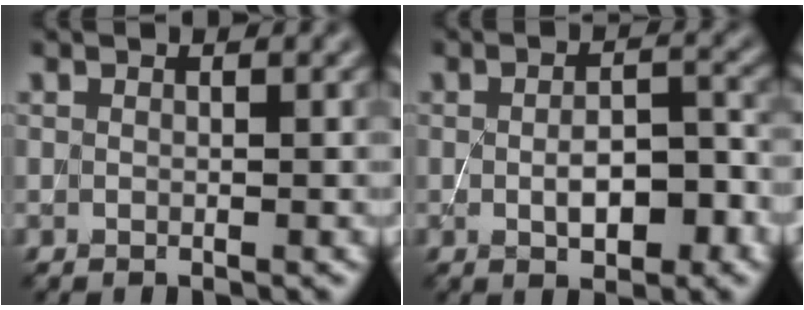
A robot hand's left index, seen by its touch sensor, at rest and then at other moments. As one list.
[{"total": 4.2, "force": [-1.0, 1.8, 3.7], "torque": [-0.065, -0.001, -0.011]}]